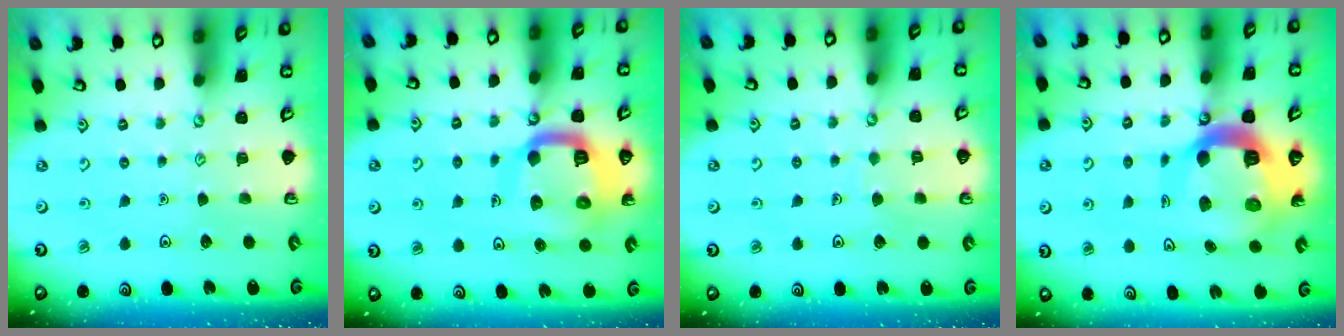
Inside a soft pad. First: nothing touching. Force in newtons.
{"total": 15.1, "press": 15.0, "slide": 1.8}
{"total": 3.6, "press": 3.5, "slide": 0.3}
{"total": 16.4, "press": 16.3, "slide": 1.8}